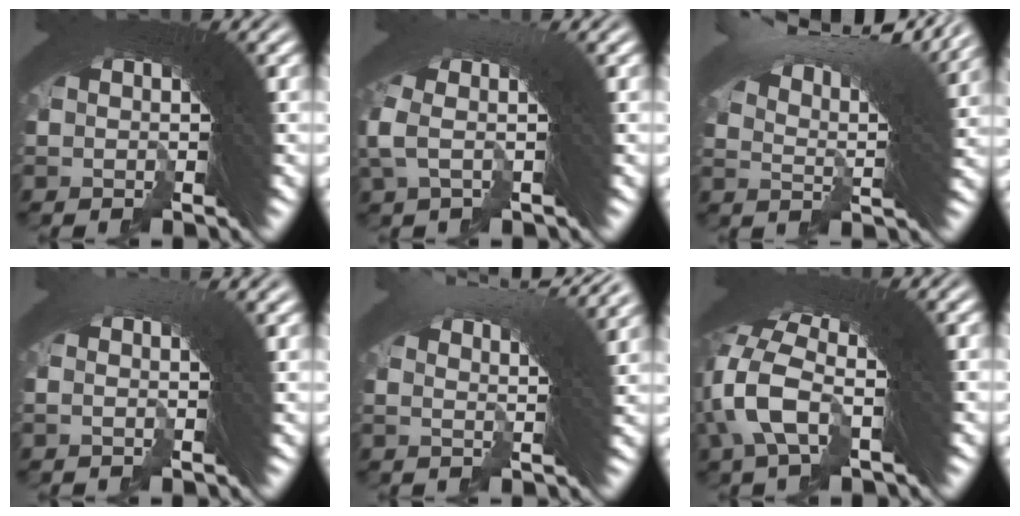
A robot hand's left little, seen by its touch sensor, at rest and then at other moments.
{"total": 2.5, "force": [0.5, 0.5, 2.4], "torque": [-0.039, 0.020, -0.003]}
{"total": 9.1, "force": [6.1, 1.5, 6.6], "torque": [-0.085, 0.030, 0.087]}
{"total": 1.4, "force": [0.2, -0.1, 1.4], "torque": [0.000, 0.028, -0.013]}
{"total": 6.3, "force": [4.6, 0.4, 4.2], "torque": [-0.040, 0.027, 0.059]}
{"total": 4.1, "force": [0.1, 2.1, 3.5], "torque": [-0.093, -0.010, 0.006]}